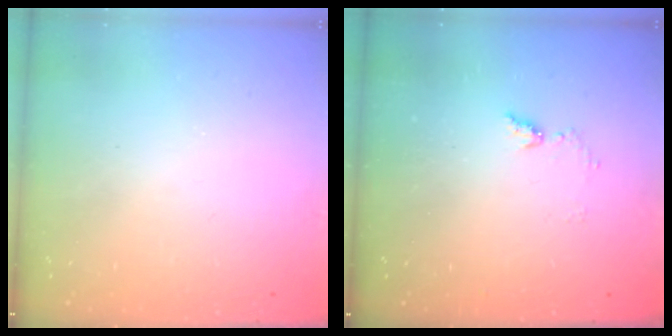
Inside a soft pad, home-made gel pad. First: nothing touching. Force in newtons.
{"total": 5.3, "press": 5.3, "slide": 0.6}